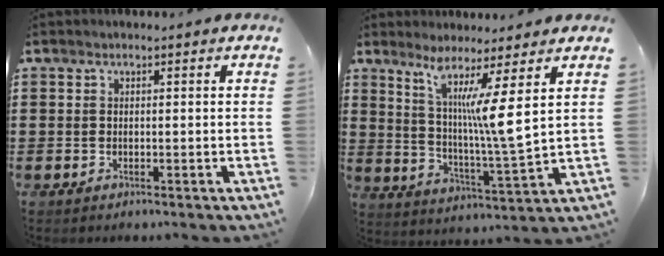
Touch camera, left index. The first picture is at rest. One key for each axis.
{"total": 9.3, "fx": 5.5, "fy": -1.3, "fz": 7.4, "tx": -0.142, "ty": -0.046, "tz": 0.083}